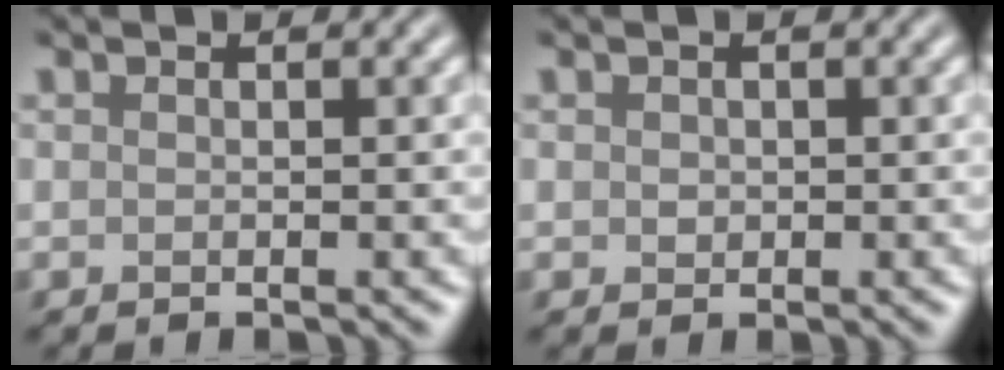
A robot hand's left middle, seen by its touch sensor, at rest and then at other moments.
{"total": 0.6, "force": [0.0, 0.6, 0.2], "torque": [-0.007, -0.002, 0.001]}